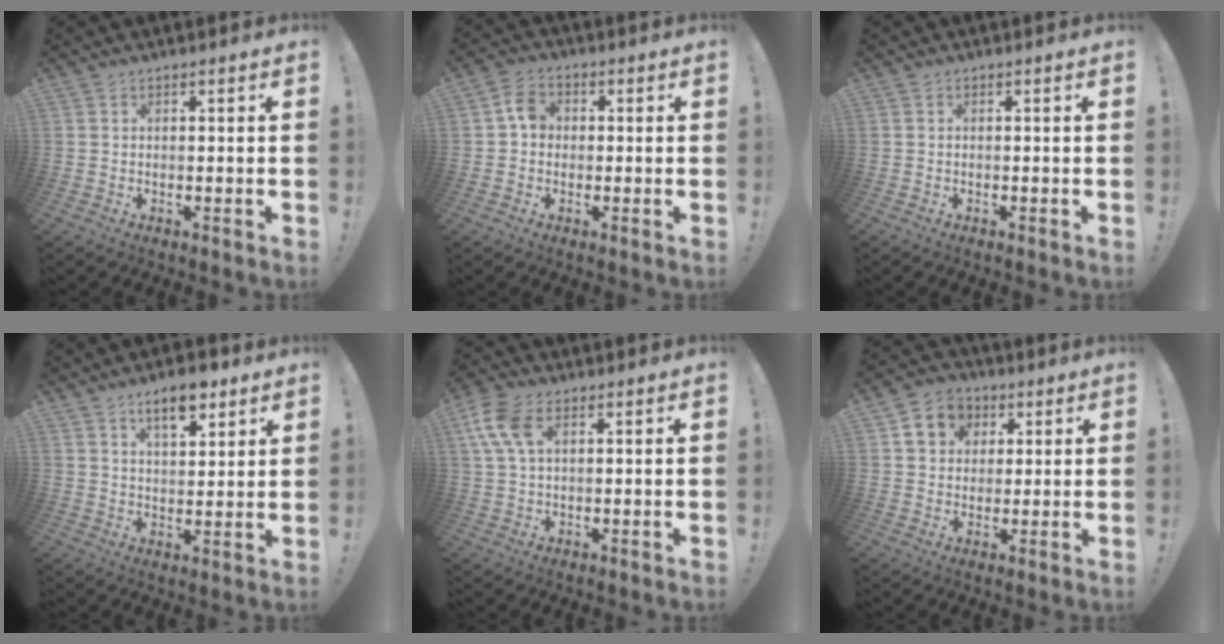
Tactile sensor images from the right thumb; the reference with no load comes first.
{"total": 5.6, "force": [0.2, 4.6, 3.2], "torque": [-0.048, 0.017, 0.004]}
{"total": 0.0}
{"total": 8.8, "force": [6.0, 3.4, 5.4], "torque": [-0.070, -0.028, 0.104]}
{"total": 9.0, "force": [3.0, 5.0, 6.8], "torque": [-0.150, 0.002, 0.059]}
{"total": 9.6, "force": [3.5, 8.2, 3.4], "torque": [-0.046, -0.007, 0.073]}